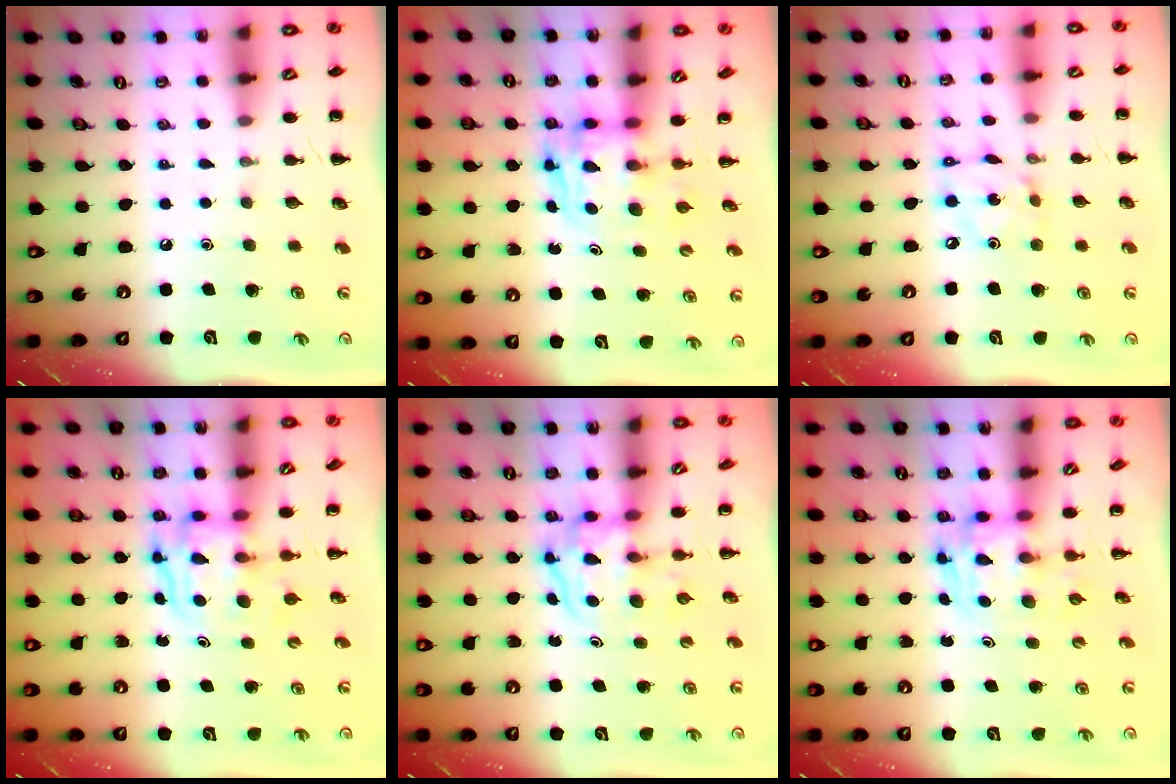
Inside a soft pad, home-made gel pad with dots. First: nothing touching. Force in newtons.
{"total": 2.6, "press": 2.6, "slide": 0.2}
{"total": 4.5, "press": 4.5, "slide": 0.6}
{"total": 3.6, "press": 3.6, "slide": 0.4}
{"total": 3.8, "press": 3.7, "slide": 0.6}
{"total": 3.5, "press": 3.4, "slide": 0.6}